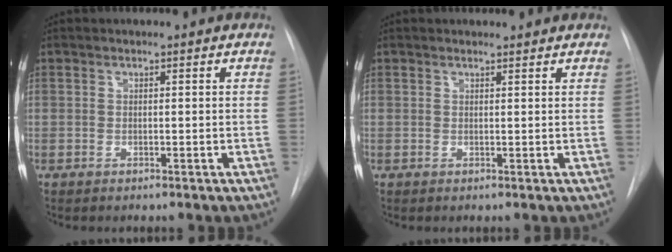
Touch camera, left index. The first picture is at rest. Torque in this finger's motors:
{"motor_torque": [0.10, -0.24, -0.22, 0.00]}